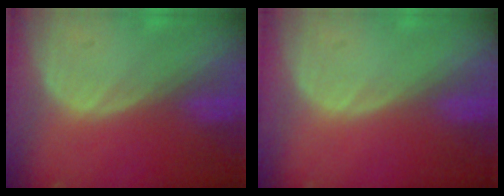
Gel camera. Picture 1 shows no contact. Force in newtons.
{"total": 0.0}